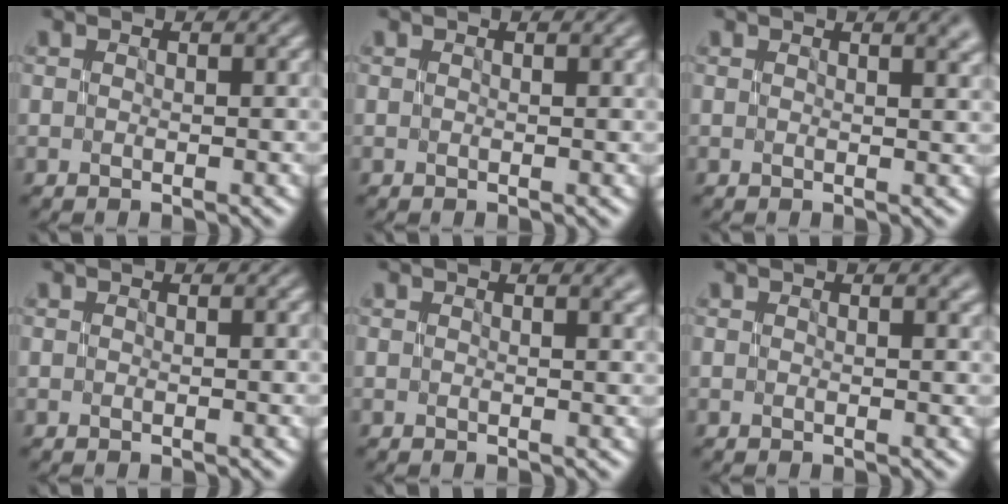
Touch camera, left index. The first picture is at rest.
{"total": 0.5, "force": [0.0, 0.1, 0.5], "torque": [-0.007, 0.000, 0.000]}
{"total": 2.7, "force": [0.8, 1.2, 2.3], "torque": [-0.011, 0.010, 0.003]}
{"total": 0.0}
{"total": 1.7, "force": [0.5, 0.7, 1.4], "torque": [-0.010, 0.006, 0.001]}
{"total": 1.2, "force": [0.3, 0.5, 1.1], "torque": [-0.009, 0.002, 0.000]}